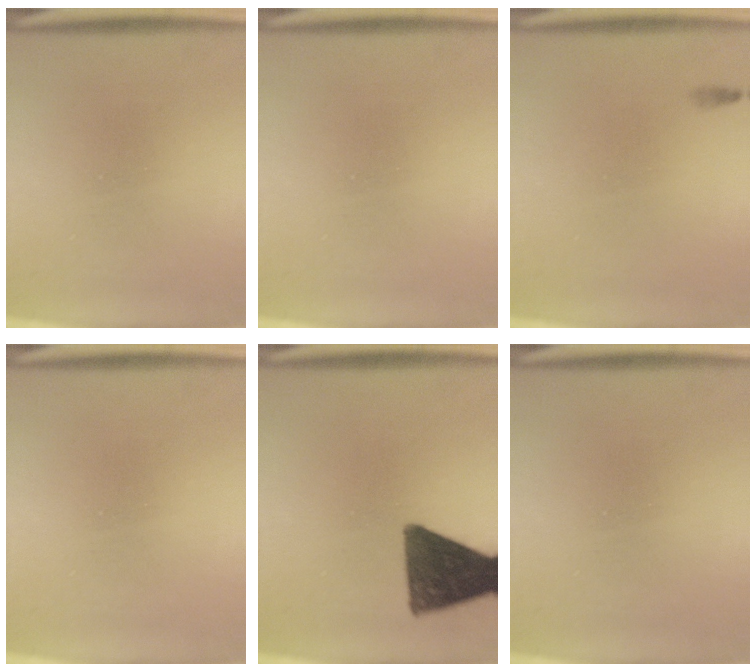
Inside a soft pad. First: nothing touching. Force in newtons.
{"total": 0.0}
{"total": 0.5}
{"total": 0.0}
{"total": 13.1}
{"total": 0.0}